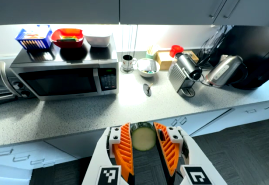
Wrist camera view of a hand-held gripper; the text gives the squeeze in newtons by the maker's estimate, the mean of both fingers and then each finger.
{"total": 10.9, "left": 10.6, "right": 11.1}